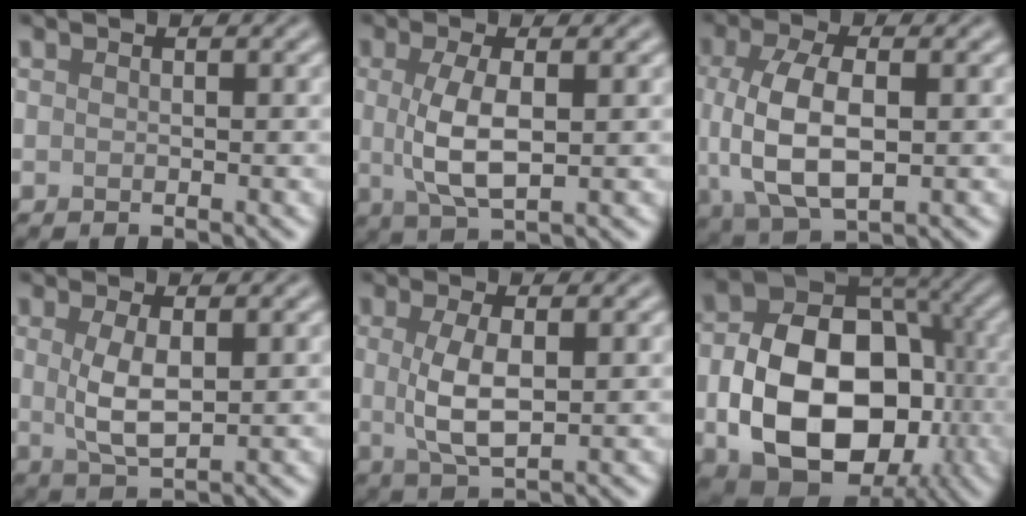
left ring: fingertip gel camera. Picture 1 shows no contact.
{"total": 4.6, "force": [0.2, 1.5, 4.4], "torque": [-0.095, -0.001, 0.006]}
{"total": 7.6, "force": [-0.1, 3.9, 6.6], "torque": [-0.141, -0.003, -0.001]}
{"total": 3.5, "force": [0.5, 1.2, 3.3], "torque": [-0.072, -0.004, 0.012]}
{"total": 4.2, "force": [0.3, 1.4, 3.9], "torque": [-0.086, -0.002, 0.009]}
{"total": 13.9, "force": [-2.8, 9.7, 9.5], "torque": [-0.155, -0.021, -0.054]}